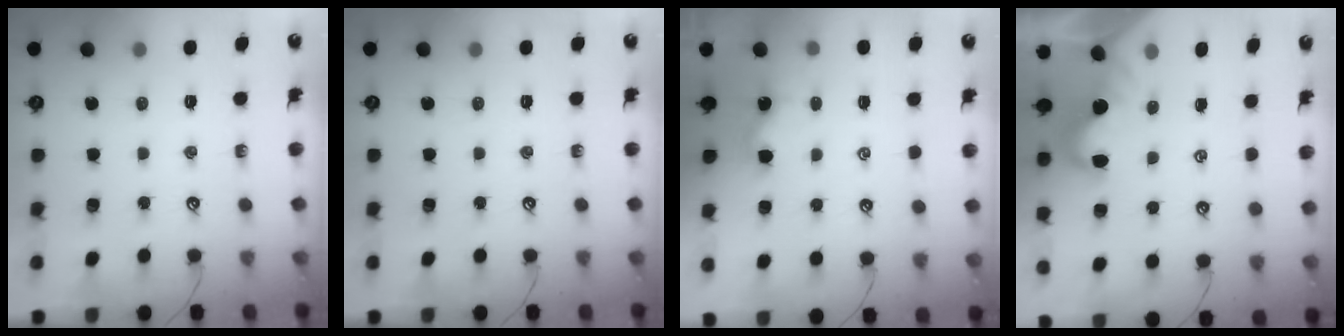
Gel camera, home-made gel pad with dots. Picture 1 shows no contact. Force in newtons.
{"total": 0.0}
{"total": 1.8, "press": 1.7, "slide": 0.3}
{"total": 1.9, "press": 1.8, "slide": 0.6}